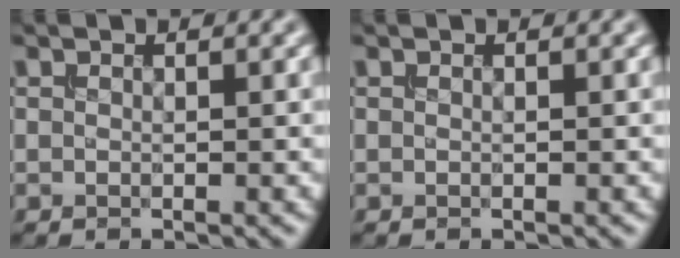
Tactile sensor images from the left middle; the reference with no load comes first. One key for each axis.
{"total": 0.0}